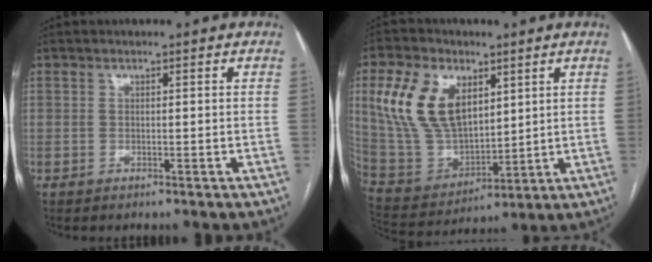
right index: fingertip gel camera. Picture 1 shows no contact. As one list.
[{"total": 15.5, "force": [5.9, 9.0, 11.1], "torque": [-0.246, 0.017, 0.127]}]